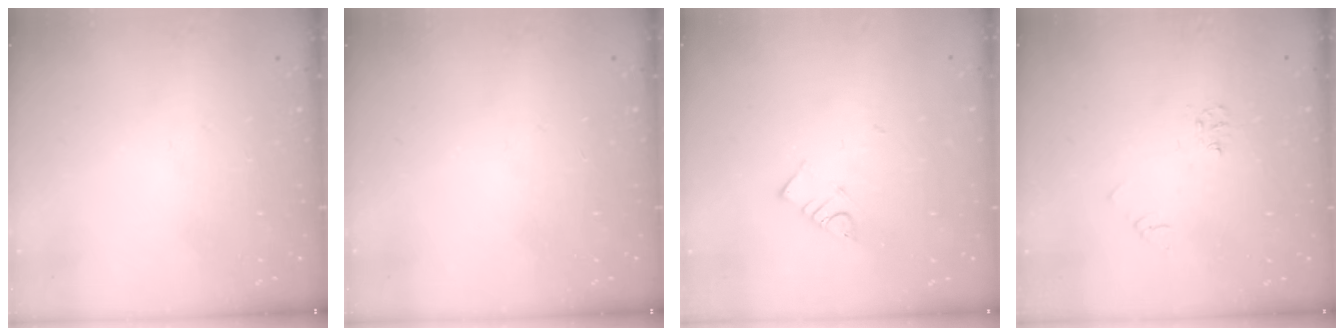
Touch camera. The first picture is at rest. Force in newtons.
{"total": 0.0}
{"total": 3.7, "press": 3.7, "slide": 0.4}
{"total": 5.0, "press": 5.0, "slide": 0.4}